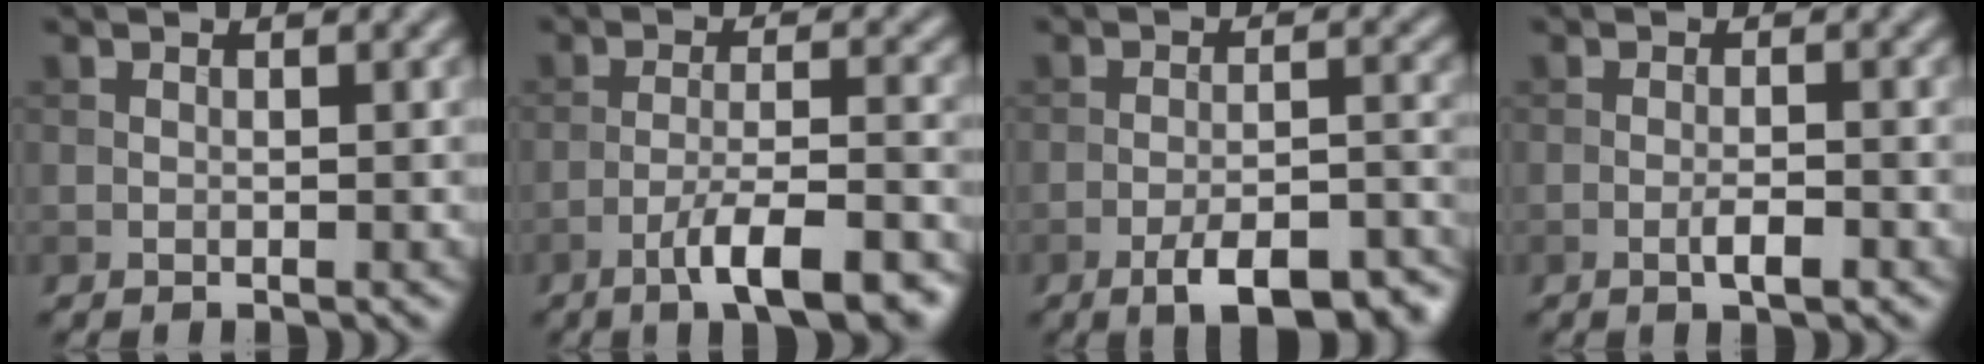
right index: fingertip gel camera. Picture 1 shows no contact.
{"total": 7.4, "force": [-4.6, 1.6, 5.6], "torque": [-0.089, 0.003, -0.073]}
{"total": 7.8, "force": [-5.0, 2.5, 5.4], "torque": [-0.078, 0.000, -0.075]}
{"total": 1.9, "force": [-0.9, 0.4, 1.6], "torque": [-0.028, 0.002, -0.017]}